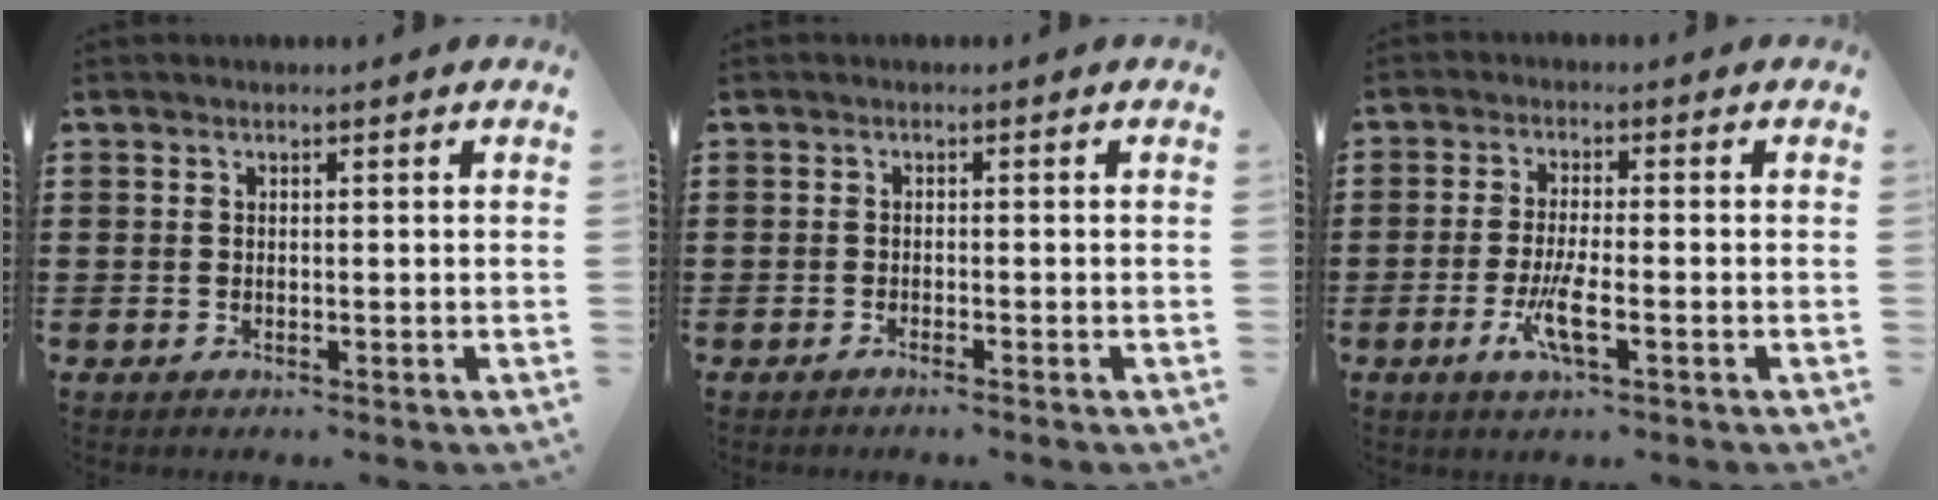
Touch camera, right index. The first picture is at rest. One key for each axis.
{"total": 0.8, "fx": -0.7, "fy": -0.1, "fz": 0.3, "tx": -0.005, "ty": -0.001, "tz": -0.015}
{"total": 5.3, "fx": -2.2, "fy": 0.8, "fz": 4.8, "tx": -0.105, "ty": -0.017, "tz": -0.043}